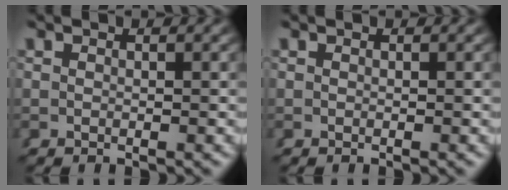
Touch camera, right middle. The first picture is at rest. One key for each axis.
{"total": 0.0}